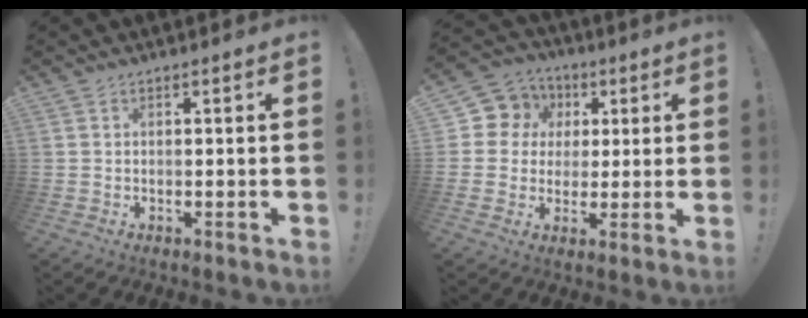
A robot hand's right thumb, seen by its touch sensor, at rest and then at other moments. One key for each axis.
{"total": 9.7, "fx": 2.2, "fy": 9.1, "fz": 2.7, "tx": -0.038, "ty": -0.009, "tz": 0.049}